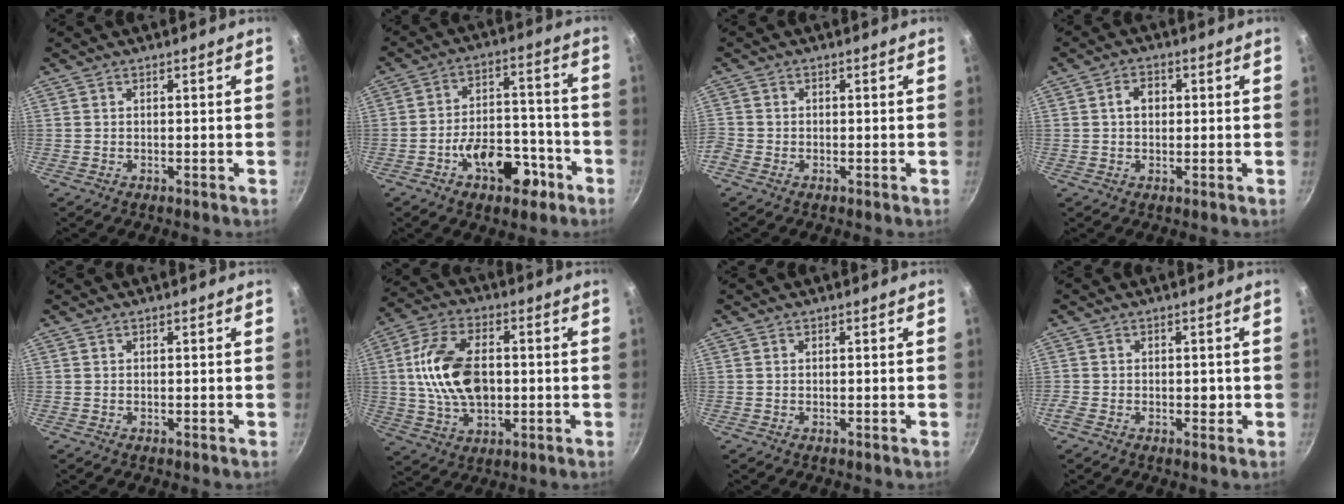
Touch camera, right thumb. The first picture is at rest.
{"total": 13.0, "force": [-6.4, 7.4, 8.6], "torque": [-0.092, 0.059, -0.093]}
{"total": 2.1, "force": [-1.2, 1.6, 0.7], "torque": [-0.023, 0.002, -0.029]}
{"total": 3.7, "force": [0.5, 2.8, 2.4], "torque": [-0.023, 0.008, 0.004]}
{"total": 0.0}
{"total": 15.5, "force": [0.7, 9.5, 12.2], "torque": [-0.212, 0.015, 0.008]}
{"total": 0.0}
{"total": 2.4, "force": [-0.6, 1.6, 1.7], "torque": [-0.023, 0.002, -0.012]}